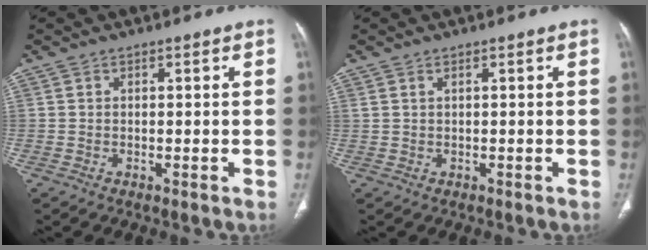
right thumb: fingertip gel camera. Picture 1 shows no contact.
{"total": 0.6, "force": [0.4, 0.3, 0.5], "torque": [-0.011, 0.009, 0.010]}